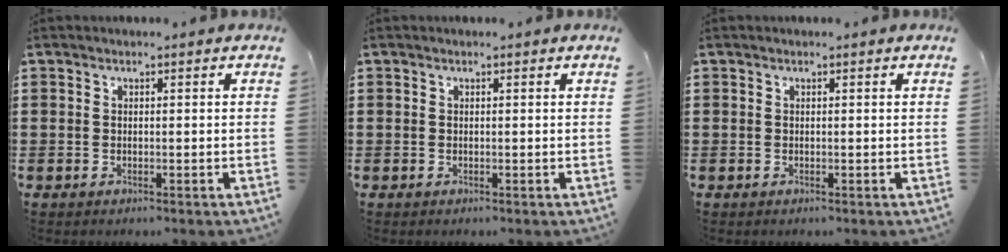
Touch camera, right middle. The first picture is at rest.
{"total": 0.0}
{"total": 0.0}